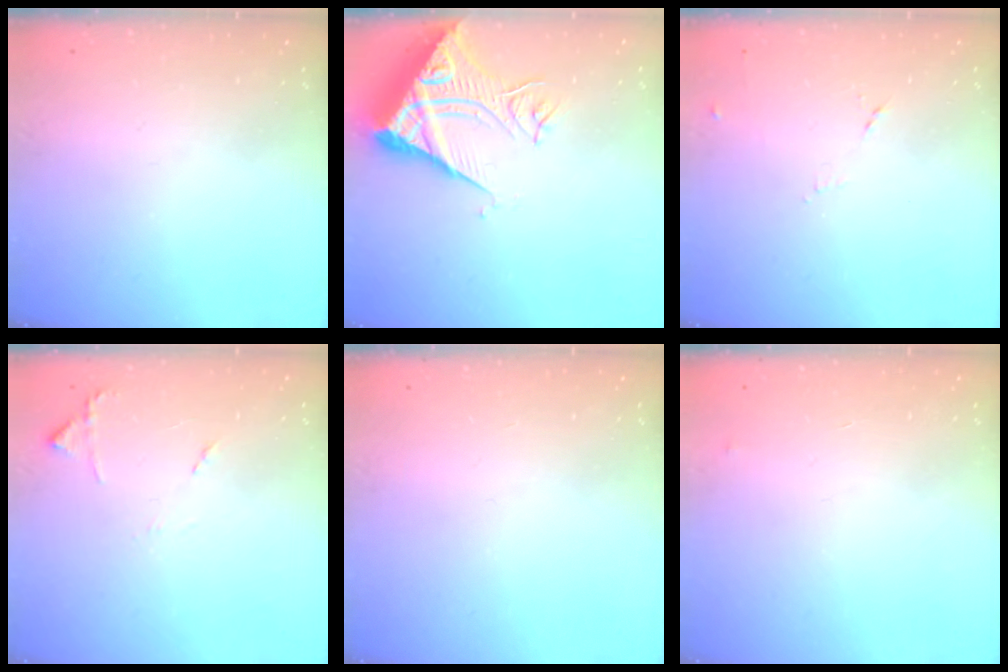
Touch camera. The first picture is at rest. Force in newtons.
{"total": 11.1, "press": 11.0, "slide": 1.3}
{"total": 4.4, "press": 4.3, "slide": 1.0}
{"total": 7.8, "press": 7.7, "slide": 0.7}
{"total": 0.0}
{"total": 2.5, "press": 2.5, "slide": 0.4}